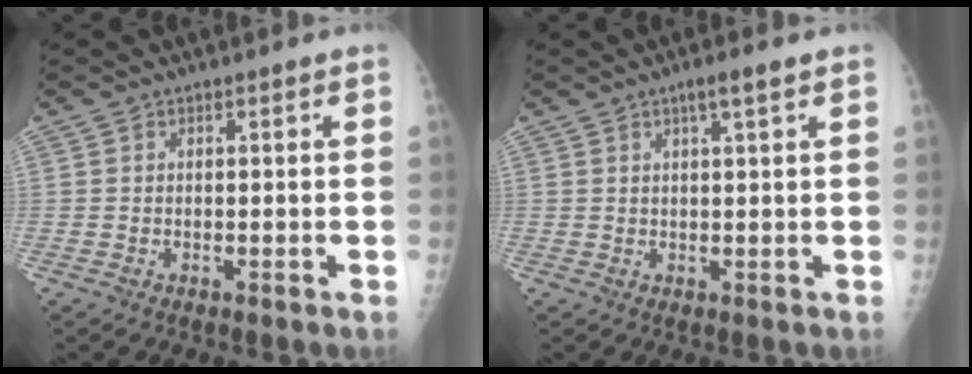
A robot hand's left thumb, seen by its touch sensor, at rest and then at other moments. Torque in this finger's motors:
{"motor_torque": [0.32, -0.16, 0.49, -0.10, 0.05]}